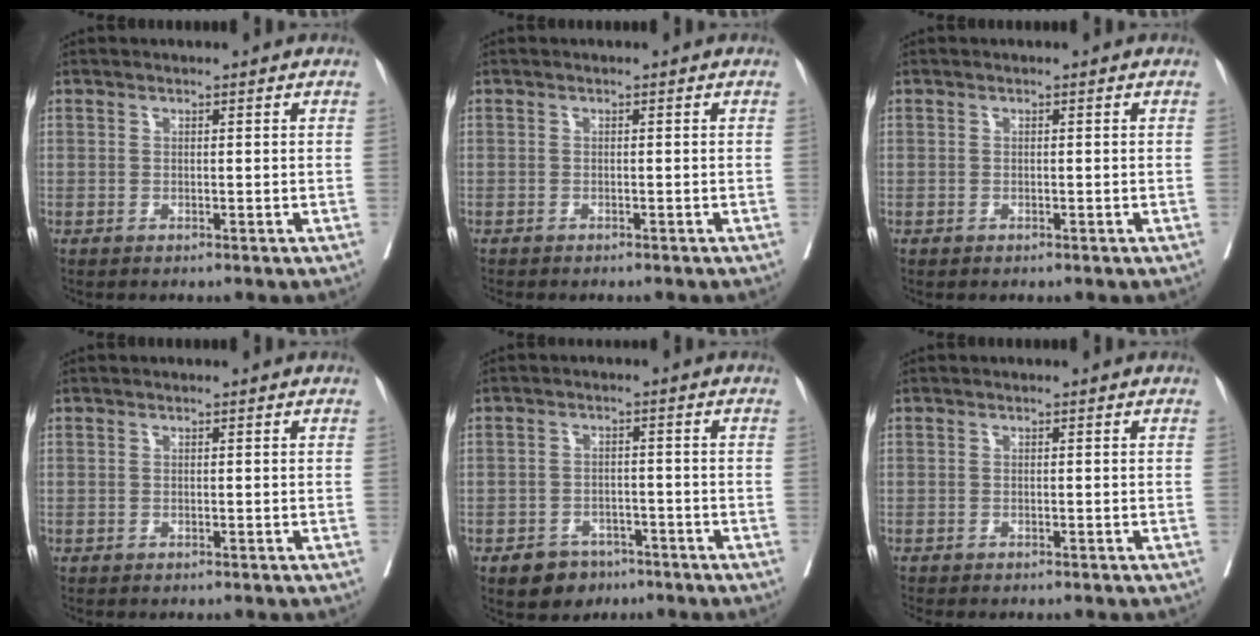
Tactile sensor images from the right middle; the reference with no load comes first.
{"total": 1.4, "force": [-1.2, 0.3, 0.8], "torque": [-0.013, -0.001, -0.012]}
{"total": 0.5, "force": [0.5, 0.0, 0.0], "torque": [-0.003, 0.004, 0.008]}
{"total": 0.0}
{"total": 4.5, "force": [-2.8, 3.3, 1.4], "torque": [-0.020, 0.009, -0.037]}
{"total": 2.6, "force": [-2.2, 0.5, 1.2], "torque": [-0.017, -0.003, -0.026]}